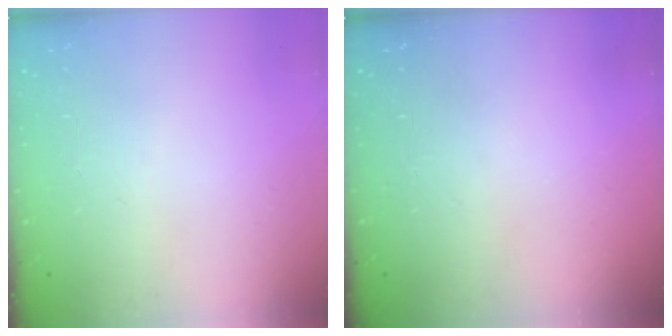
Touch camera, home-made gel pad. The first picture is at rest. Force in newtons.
{"total": 0.0}